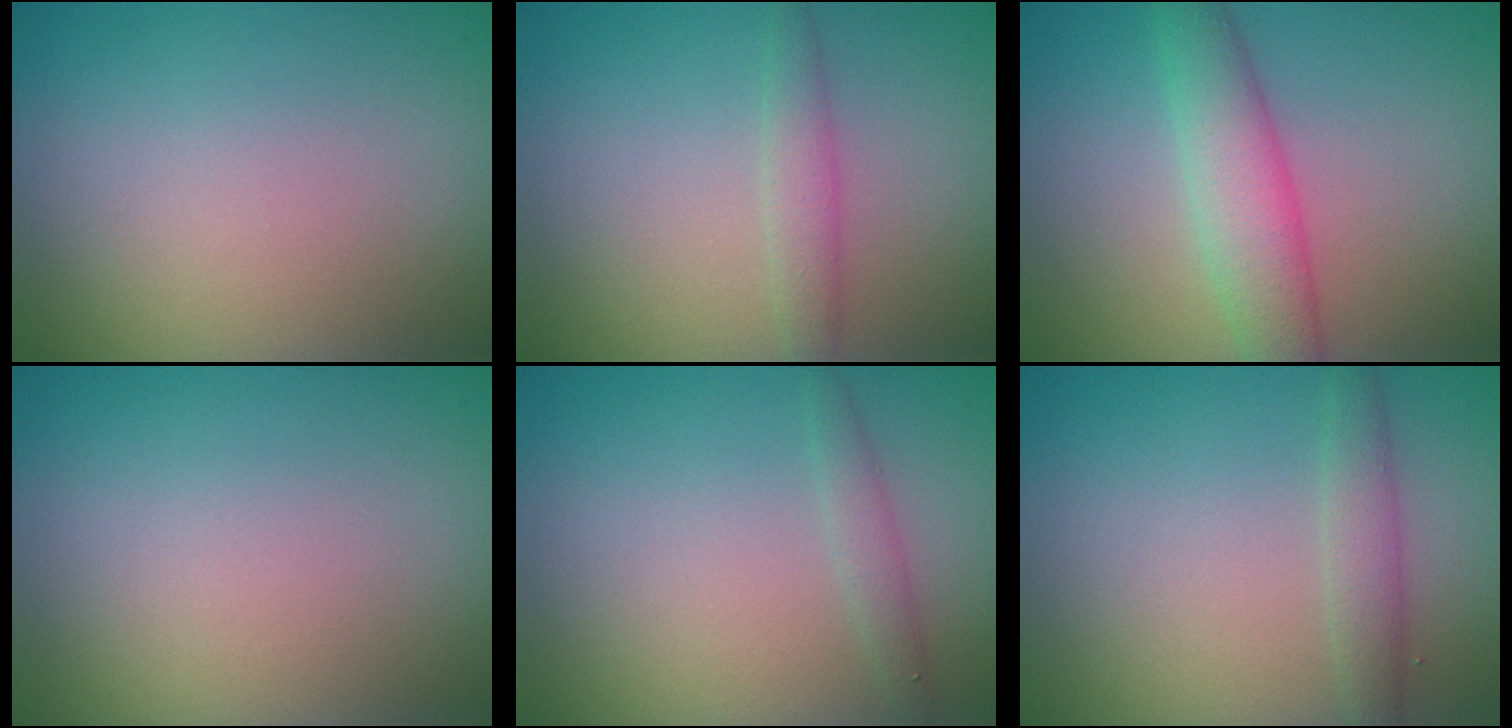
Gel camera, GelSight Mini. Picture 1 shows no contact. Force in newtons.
{"total": 1.8, "press": 1.8, "slide": 0.1}
{"total": 4.7, "press": 4.7, "slide": 0.2}
{"total": 0.0}
{"total": 1.3, "press": 1.3, "slide": 0.0}
{"total": 2.0, "press": 2.0, "slide": 0.2}